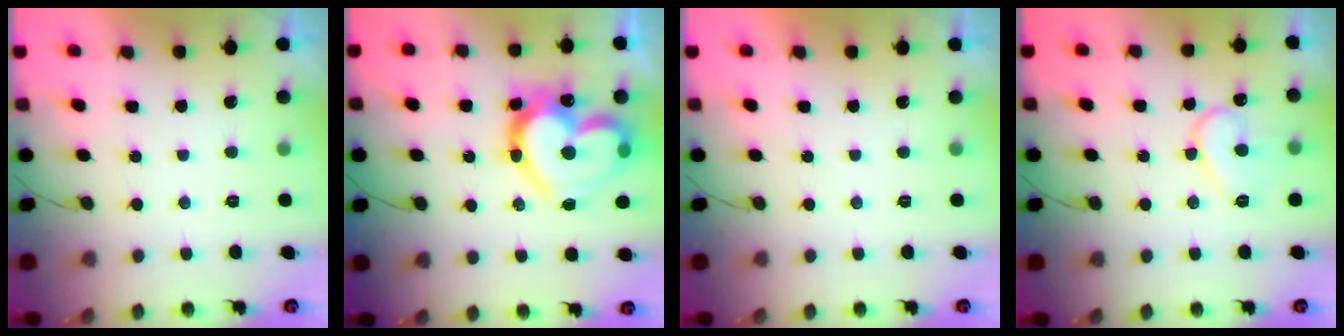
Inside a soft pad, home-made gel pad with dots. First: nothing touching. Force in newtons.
{"total": 23.8, "press": 23.8, "slide": 1.8}
{"total": 1.8, "press": 1.8, "slide": 0.0}
{"total": 10.3, "press": 10.2, "slide": 1.1}